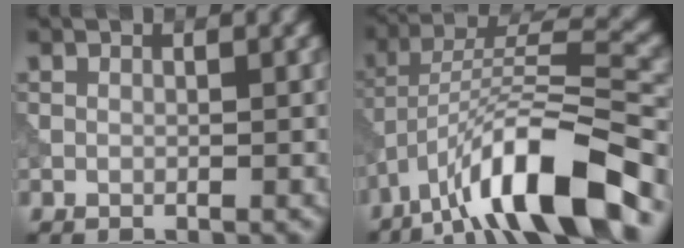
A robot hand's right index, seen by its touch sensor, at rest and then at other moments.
{"total": 11.9, "force": [-7.4, 2.9, 8.8], "torque": [-0.140, 0.019, -0.134]}